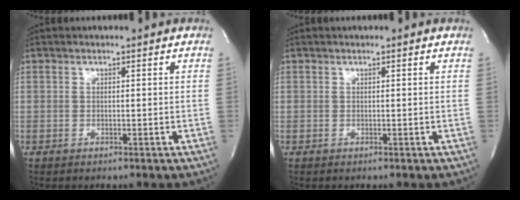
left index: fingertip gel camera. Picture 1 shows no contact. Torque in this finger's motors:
{"motor_torque": [0.13, -0.05, -0.04, 0.02]}